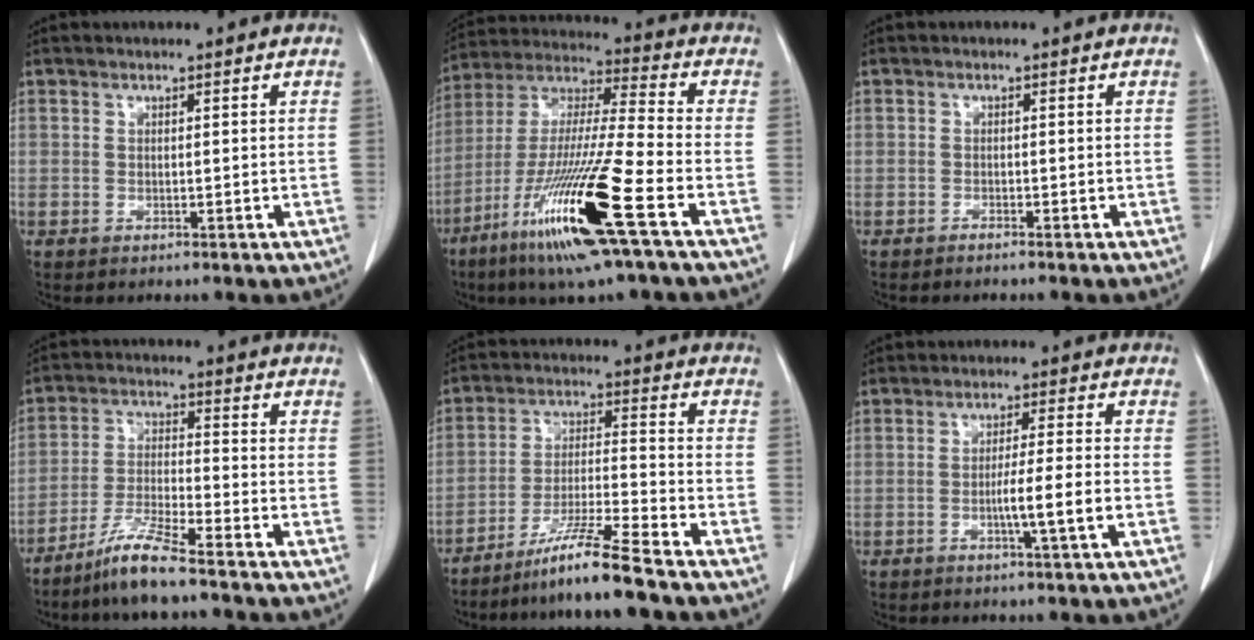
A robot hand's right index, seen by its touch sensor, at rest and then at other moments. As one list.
[{"total": 19.6, "force": [-9.5, -0.2, 17.2], "torque": [-0.363, -0.046, -0.184]}, {"total": 0.7, "force": [-0.7, -0.1, 0.2], "torque": [-0.007, -0.001, -0.012]}, {"total": 7.6, "force": [-6.0, -0.4, 4.6], "torque": [-0.095, -0.026, -0.122]}, {"total": 9.7, "force": [-7.7, -1.6, 5.7], "torque": [-0.103, -0.022, -0.143]}, {"total": 5.5, "force": [-1.7, -0.9, 5.1], "torque": [-0.084, -0.007, -0.032]}]